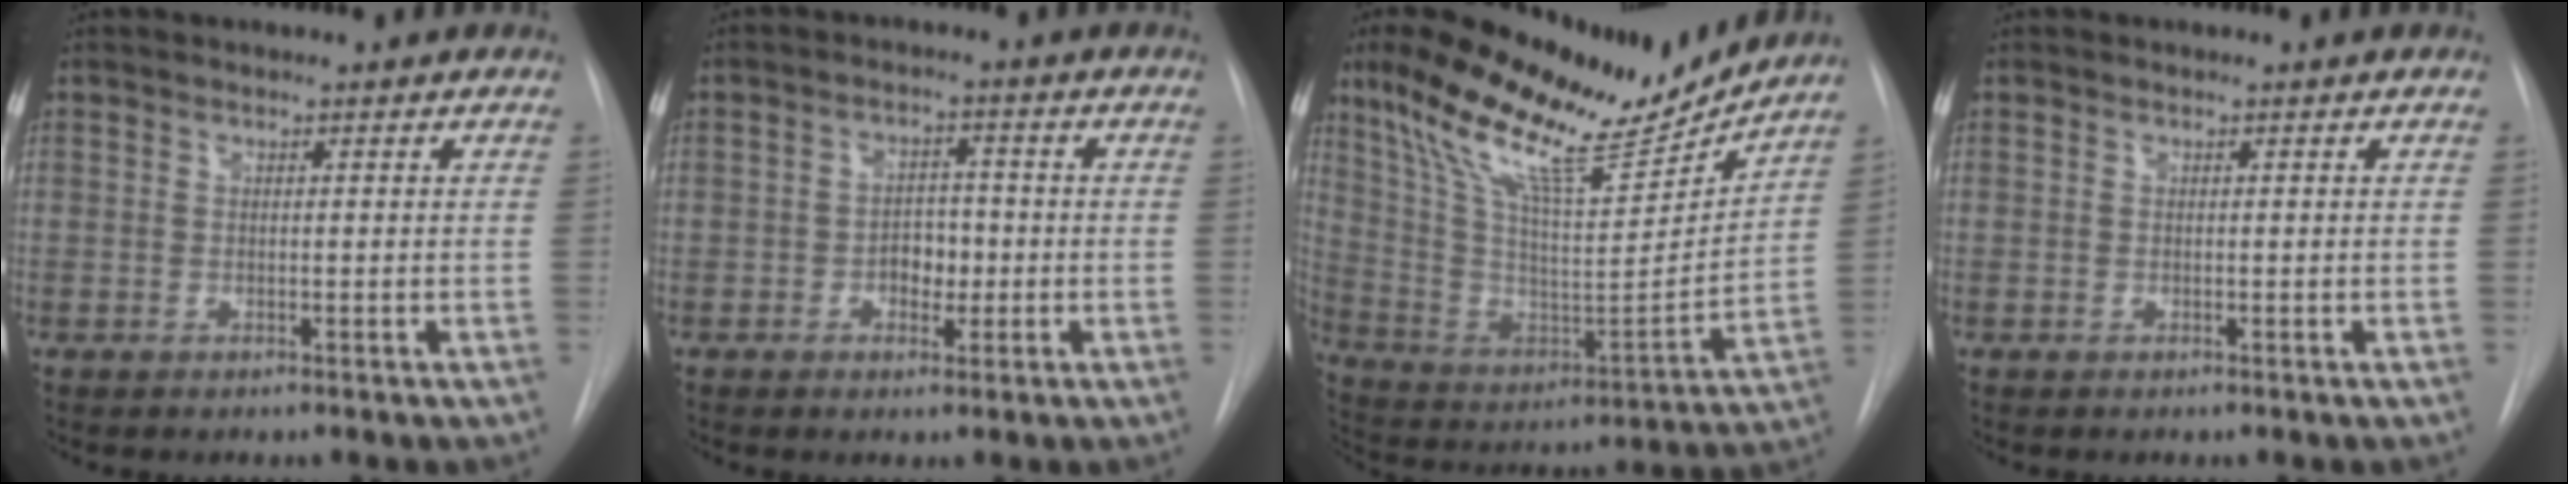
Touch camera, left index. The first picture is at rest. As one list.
[{"total": 3.9, "force": [-1.0, 2.6, 2.7], "torque": [-0.036, 0.006, -0.015]}, {"total": 21.5, "force": [17.4, 3.4, 12.1], "torque": [-0.230, -0.007, 0.302]}, {"total": 0.0}]